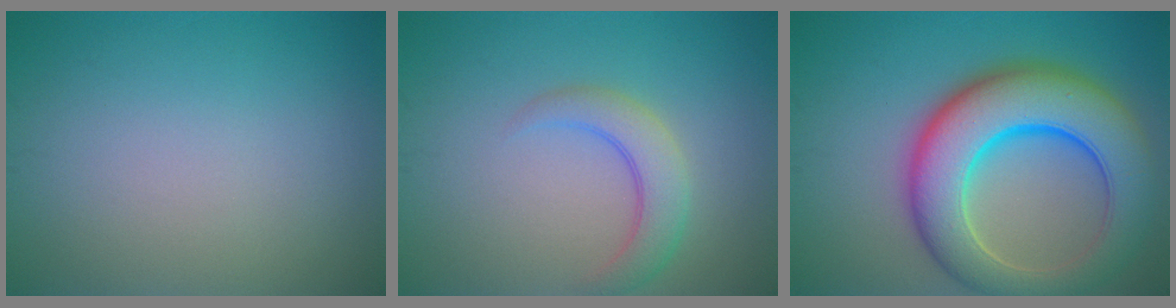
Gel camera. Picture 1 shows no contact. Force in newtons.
{"total": 3.4, "press": 3.4, "slide": 0.3}
{"total": 10.9, "press": 10.9, "slide": 0.2}